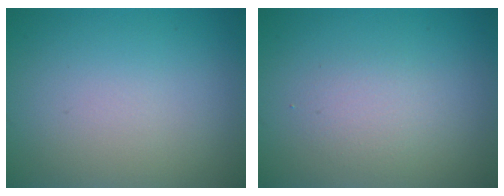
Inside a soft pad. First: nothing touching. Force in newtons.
{"total": 1.7, "press": 1.7, "slide": 0.0}